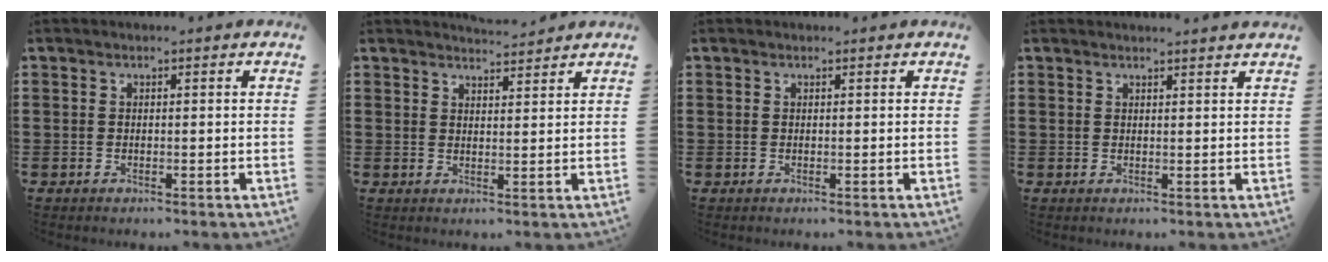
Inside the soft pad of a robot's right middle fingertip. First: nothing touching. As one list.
[{"total": 2.8, "force": [2.8, 0.3, 0.2], "torque": [-0.003, -0.008, 0.052]}, {"total": 0.0}, {"total": 1.1, "force": [1.1, -0.1, 0.1], "torque": [0.005, -0.004, 0.020]}]